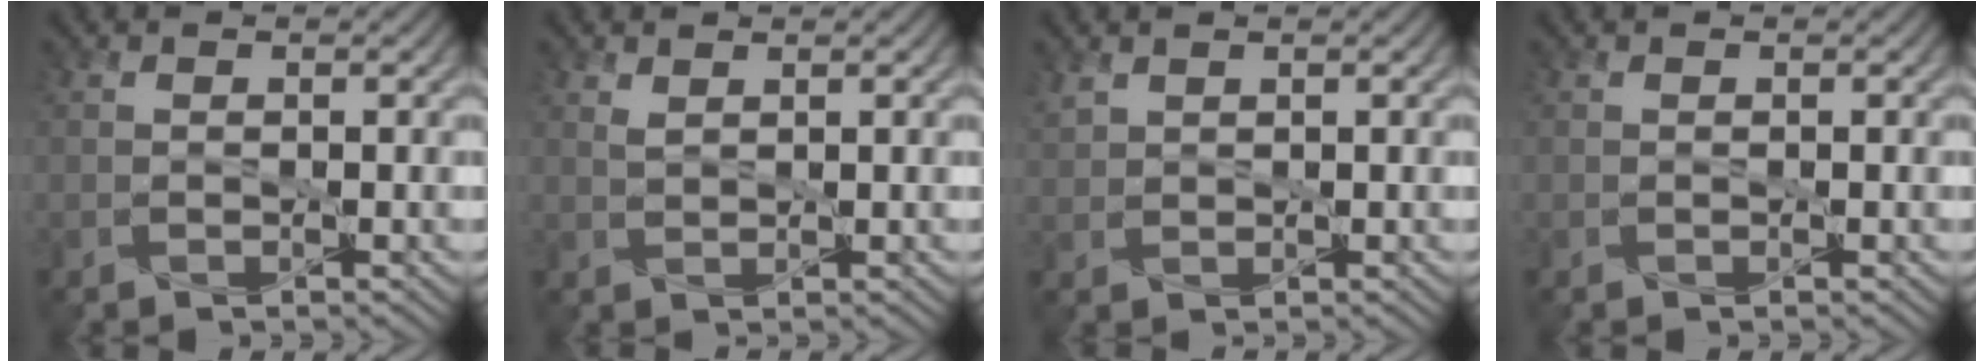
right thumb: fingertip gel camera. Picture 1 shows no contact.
{"total": 1.2, "force": [0.8, 0.5, 0.7], "torque": [-0.021, 0.001, 0.019]}
{"total": 1.7, "force": [1.3, 1.0, 0.7], "torque": [-0.025, 0.005, 0.030]}
{"total": 0.0}